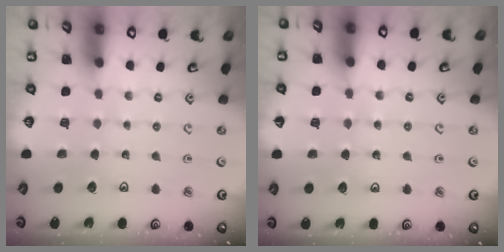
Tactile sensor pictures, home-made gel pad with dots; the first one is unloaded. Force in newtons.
{"total": 3.0, "press": 3.0, "slide": 0.2}